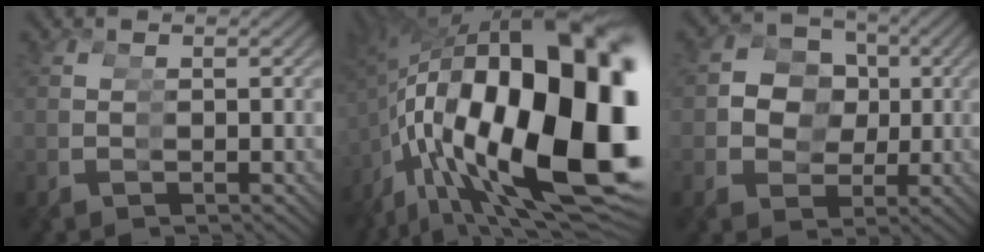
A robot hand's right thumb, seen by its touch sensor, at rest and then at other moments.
{"total": 27.6, "force": [0.1, 16.3, 22.2], "torque": [-0.374, -0.032, 0.033]}
{"total": 9.7, "force": [1.6, 7.6, 5.8], "torque": [-0.082, 0.002, 0.026]}